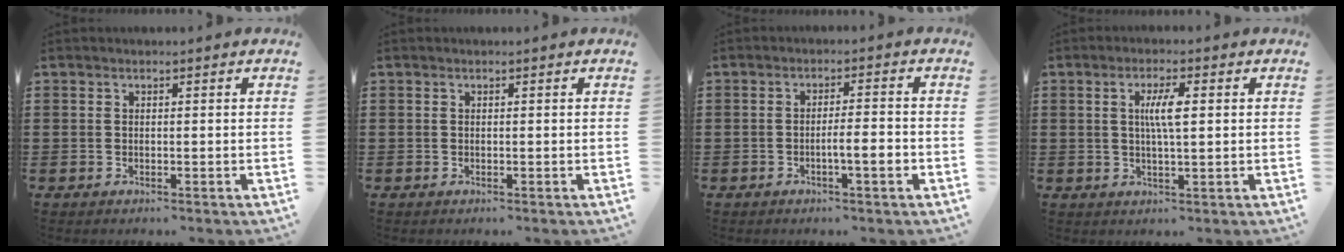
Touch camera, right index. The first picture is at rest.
{"total": 0.0}
{"total": 3.7, "force": [-1.3, 0.4, 3.4], "torque": [-0.060, 0.001, -0.024]}
{"total": 4.3, "force": [0.7, 0.8, 4.2], "torque": [-0.082, 0.005, 0.009]}